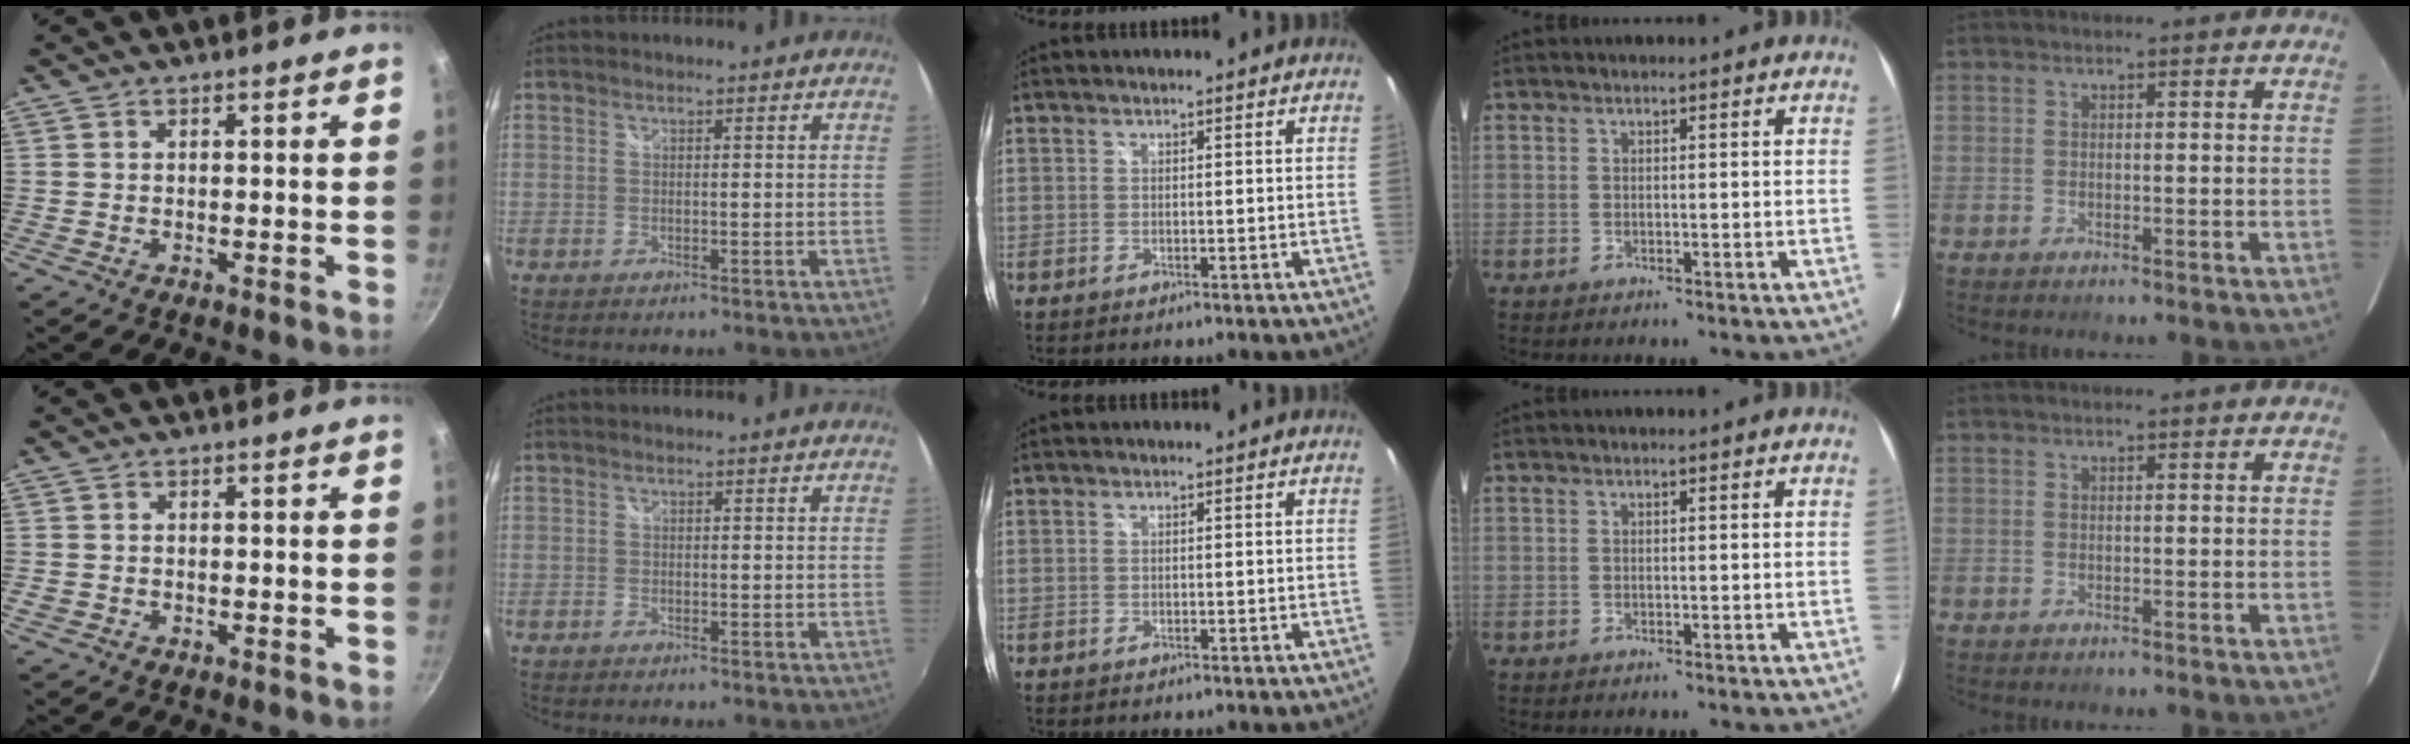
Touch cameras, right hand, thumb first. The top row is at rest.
{"thumb": {"total": 0.9, "force": [-0.4, 0.7, 0.4], "torque": [-0.008, 0.002, -0.004]}, "index": {"total": 0.5, "force": [-0.5, 0.2, 0.1], "torque": [-0.003, -0.003, -0.012]}}